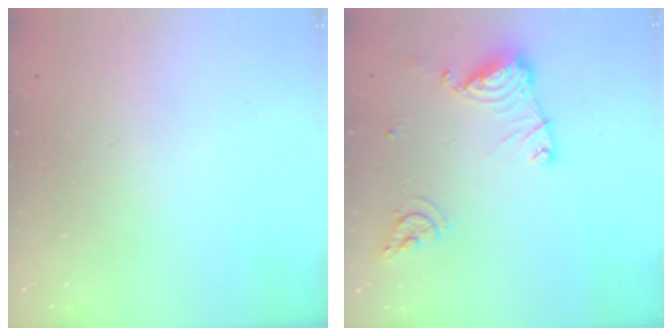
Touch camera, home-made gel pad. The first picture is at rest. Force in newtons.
{"total": 13.6, "press": 13.5, "slide": 1.5}